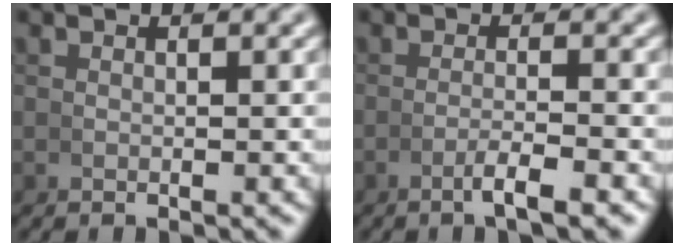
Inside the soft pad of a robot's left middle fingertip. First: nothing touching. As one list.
[{"total": 2.2, "force": [-1.5, 0.1, 1.6], "torque": [-0.035, -0.004, -0.027]}]